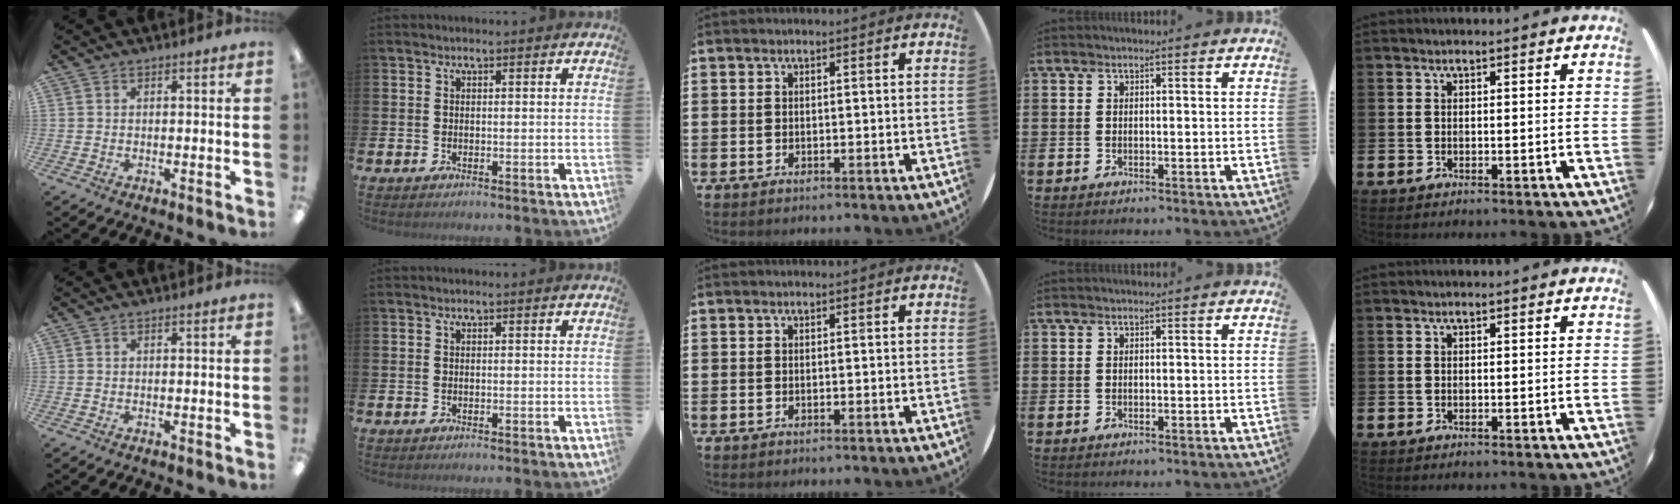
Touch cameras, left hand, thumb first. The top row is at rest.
{}